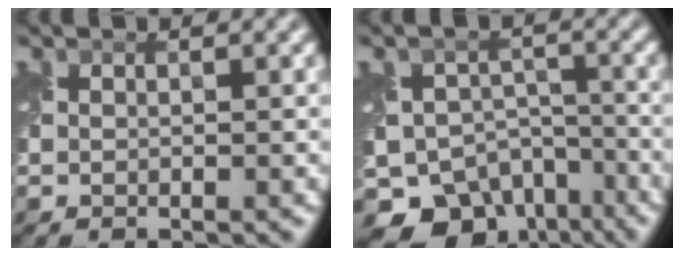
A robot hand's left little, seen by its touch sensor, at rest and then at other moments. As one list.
[{"total": 11.3, "force": [-8.0, 6.9, 4.0], "torque": [-0.061, -0.011, -0.114]}]